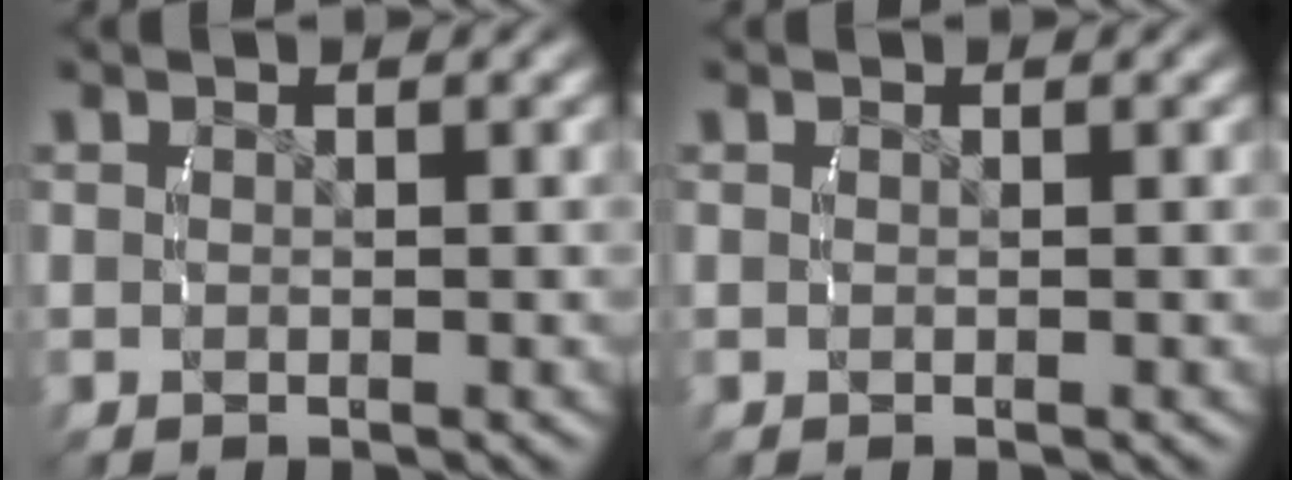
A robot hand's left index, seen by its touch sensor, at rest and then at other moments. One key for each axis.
{"total": 0.0}